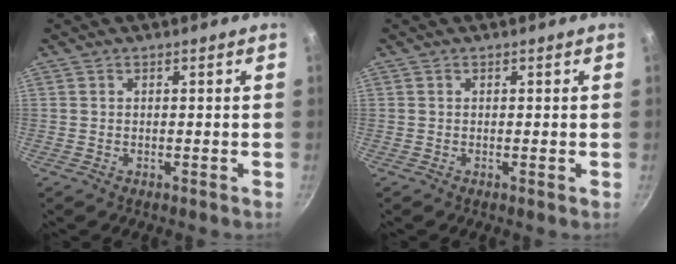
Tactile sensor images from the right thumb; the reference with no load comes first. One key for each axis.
{"total": 0.0}